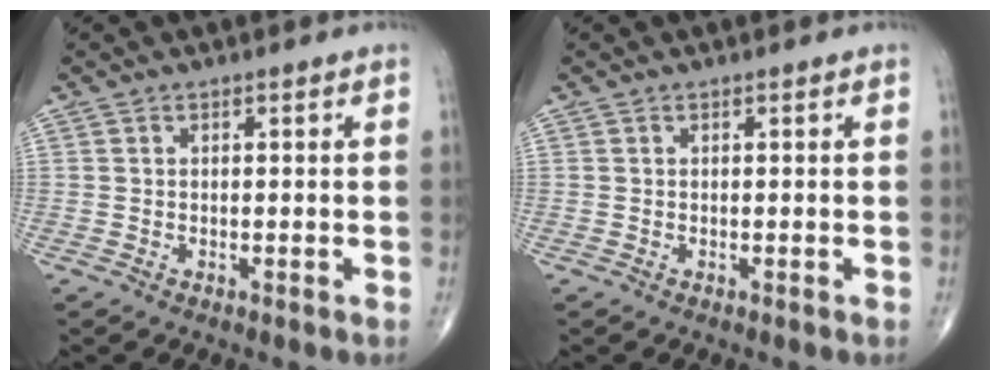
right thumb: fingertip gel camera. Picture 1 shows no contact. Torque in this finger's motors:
{"motor_torque": [0.02, 0.02, 0.00, 0.00, 0.04]}